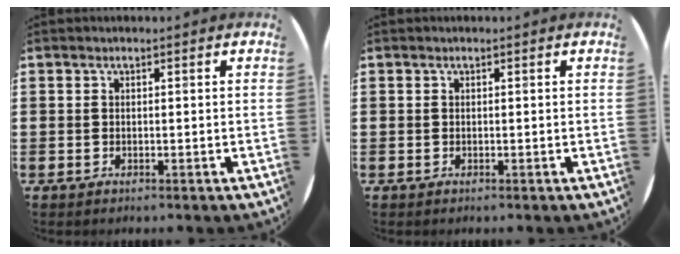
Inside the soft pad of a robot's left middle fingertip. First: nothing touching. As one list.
[{"total": 0.0}]